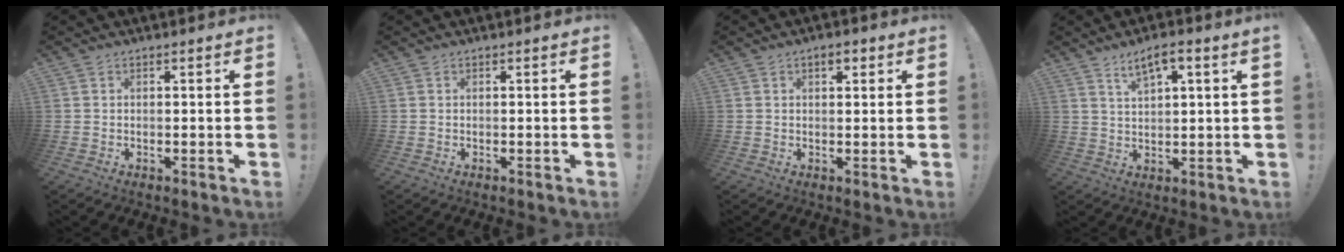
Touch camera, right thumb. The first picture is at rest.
{"total": 0.0}
{"total": 2.8, "force": [1.5, 1.3, 1.9], "torque": [-0.017, -0.004, 0.020]}
{"total": 5.4, "force": [3.4, 0.9, 4.1], "torque": [-0.068, -0.012, 0.055]}